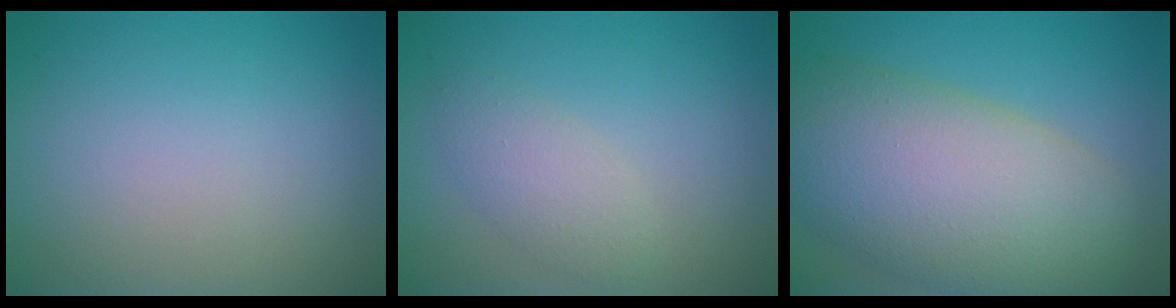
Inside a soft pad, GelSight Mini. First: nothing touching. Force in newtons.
{"total": 2.4, "press": 2.4, "slide": 0.1}
{"total": 12.7, "press": 12.6, "slide": 0.8}